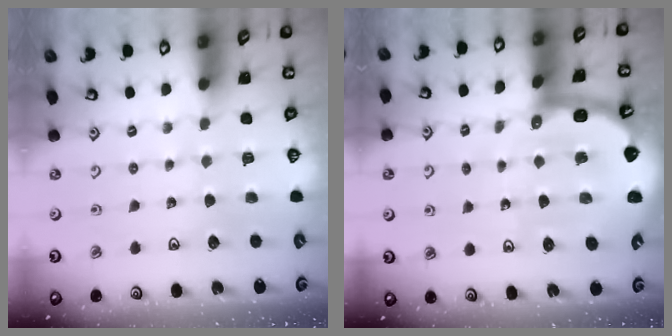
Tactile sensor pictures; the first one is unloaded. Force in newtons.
{"total": 9.2, "press": 9.1, "slide": 1.1}